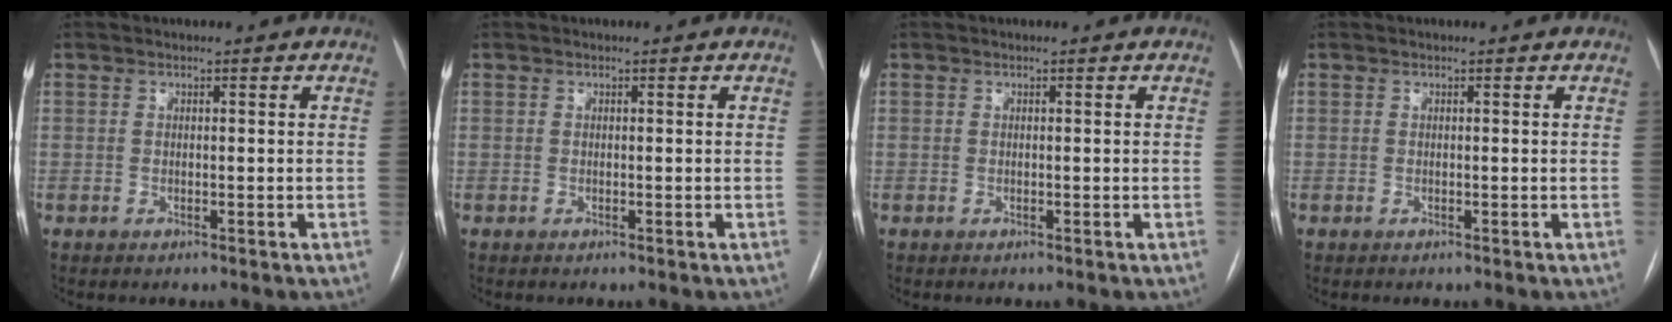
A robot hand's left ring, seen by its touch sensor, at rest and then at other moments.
{"total": 0.0}
{"total": 0.0}
{"total": 0.0}